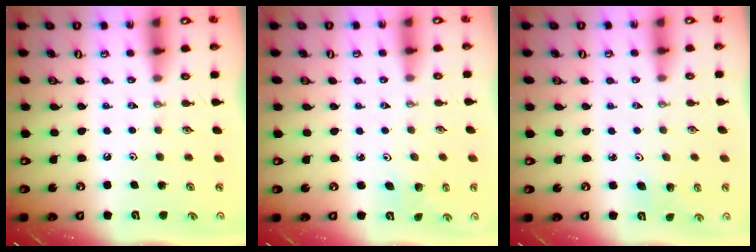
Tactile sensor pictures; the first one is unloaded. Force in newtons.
{"total": 1.4, "press": 1.4, "slide": 0.1}
{"total": 2.4, "press": 2.2, "slide": 1.0}